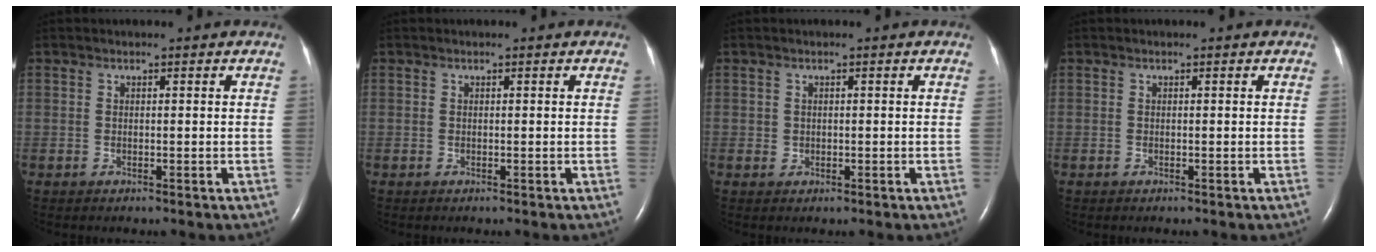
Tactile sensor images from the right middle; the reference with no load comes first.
{"total": 0.0}
{"total": 0.8, "force": [0.1, 0.8, 0.1], "torque": [0.001, 0.002, 0.003]}
{"total": 0.0}